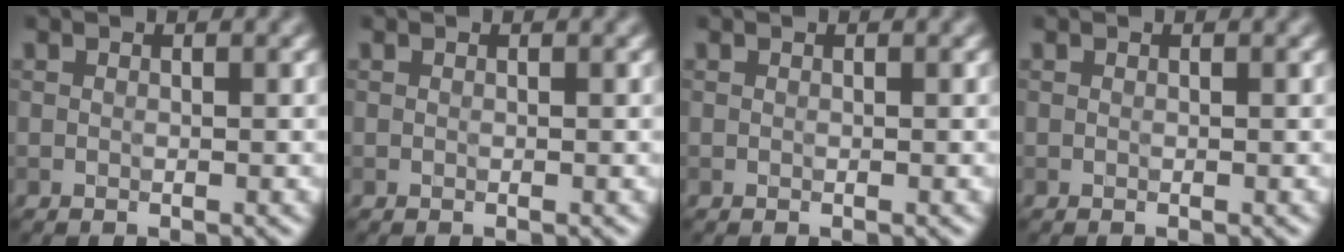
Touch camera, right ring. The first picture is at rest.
{"total": 0.0}
{"total": 0.0}
{"total": 0.0}